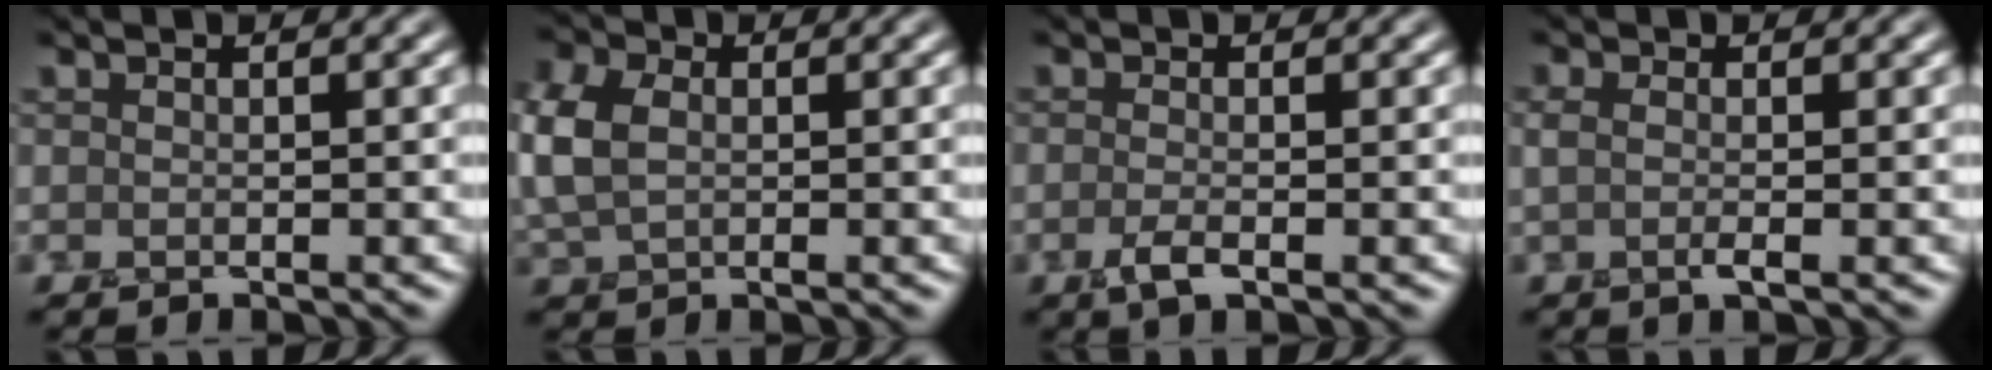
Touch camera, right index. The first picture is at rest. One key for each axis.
{"total": 3.4, "fx": 0.6, "fy": 2.6, "fz": 2.2, "tx": -0.066, "ty": 0.011, "tz": 0.006}
{"total": 1.6, "fx": -0.7, "fy": 0.6, "fz": 1.4, "tx": -0.027, "ty": 0.001, "tz": -0.017}
{"total": 0.9, "fx": 0.0, "fy": 0.2, "fz": 0.9, "tx": -0.019, "ty": 0.002, "tz": -0.001}